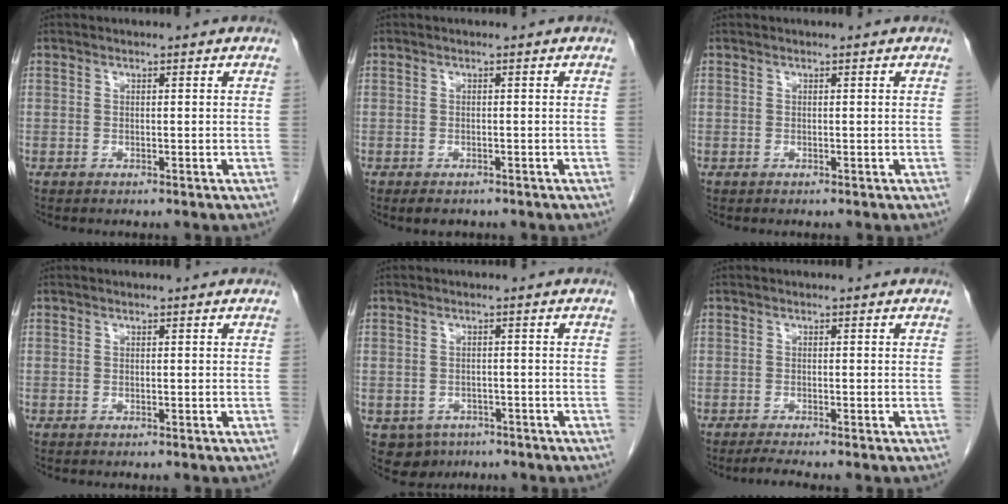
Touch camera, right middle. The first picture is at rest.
{"total": 2.4, "force": [-1.8, 1.1, 1.0], "torque": [-0.014, -0.002, -0.021]}
{"total": 0.0}
{"total": 0.0}
{"total": 4.5, "force": [-2.6, 3.5, 0.9], "torque": [-0.013, 0.004, -0.033]}
{"total": 1.8, "force": [-1.5, -0.4, 0.8], "torque": [-0.024, -0.006, -0.031]}